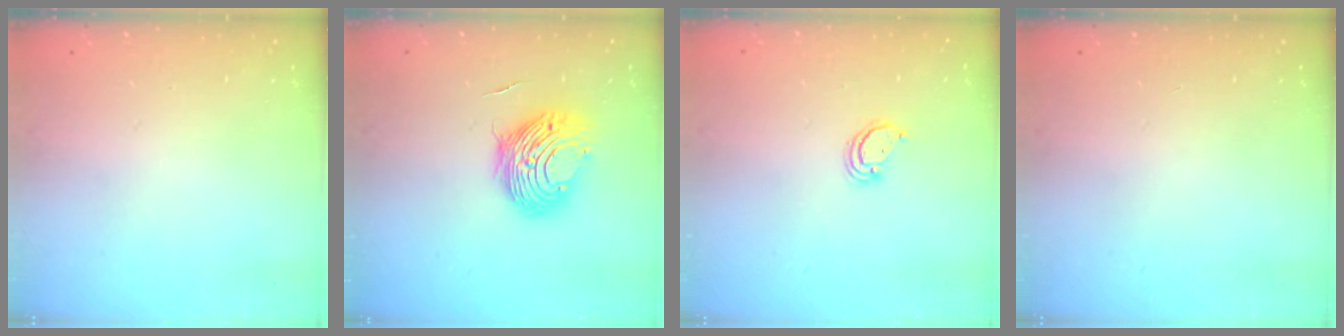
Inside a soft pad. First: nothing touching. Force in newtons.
{"total": 10.7, "press": 10.7, "slide": 0.8}
{"total": 2.8, "press": 2.8, "slide": 0.2}
{"total": 0.0}